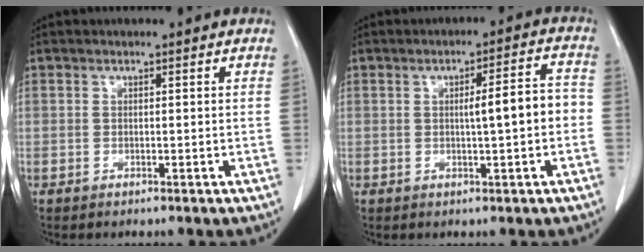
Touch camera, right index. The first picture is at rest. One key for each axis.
{"total": 5.9, "fx": -0.5, "fy": 0.7, "fz": 5.8, "tx": -0.085, "ty": 0.017, "tz": -0.007}